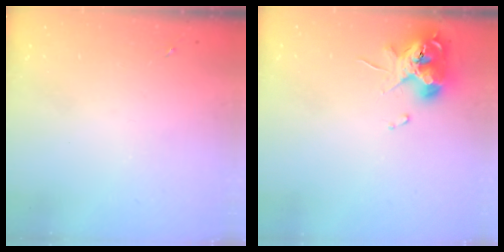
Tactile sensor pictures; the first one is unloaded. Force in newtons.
{"total": 11.4, "press": 11.3, "slide": 1.8}